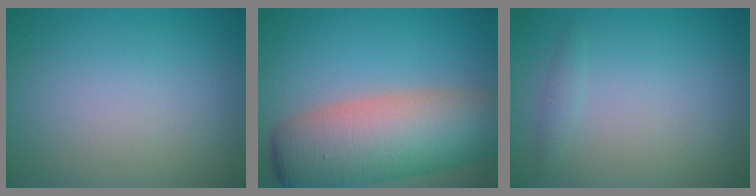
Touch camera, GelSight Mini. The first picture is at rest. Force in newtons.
{"total": 11.7, "press": 11.7, "slide": 0.5}
{"total": 0.8, "press": 0.8, "slide": 0.1}